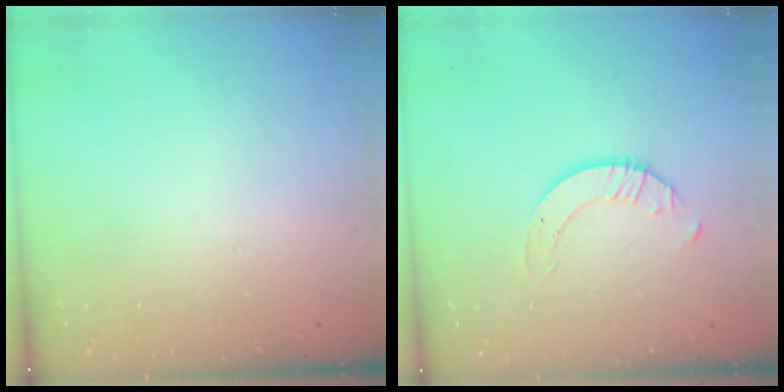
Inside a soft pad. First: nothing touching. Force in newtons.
{"total": 2.1, "press": 2.1, "slide": 0.2}